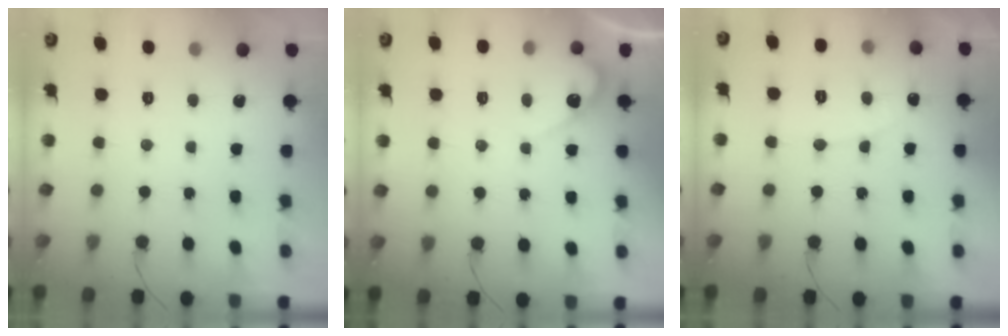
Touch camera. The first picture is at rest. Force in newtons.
{"total": 5.1, "press": 5.0, "slide": 0.4}
{"total": 5.3, "press": 5.2, "slide": 0.5}